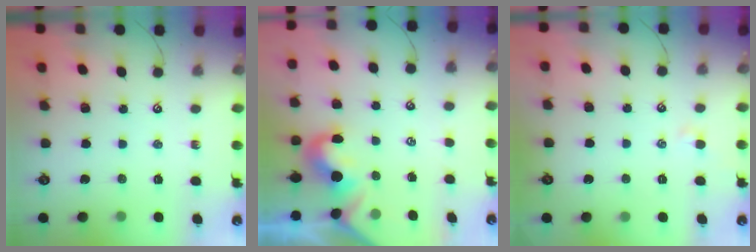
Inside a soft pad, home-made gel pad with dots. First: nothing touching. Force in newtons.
{"total": 1.8, "press": 1.6, "slide": 0.8}
{"total": 1.8, "press": 1.7, "slide": 0.3}